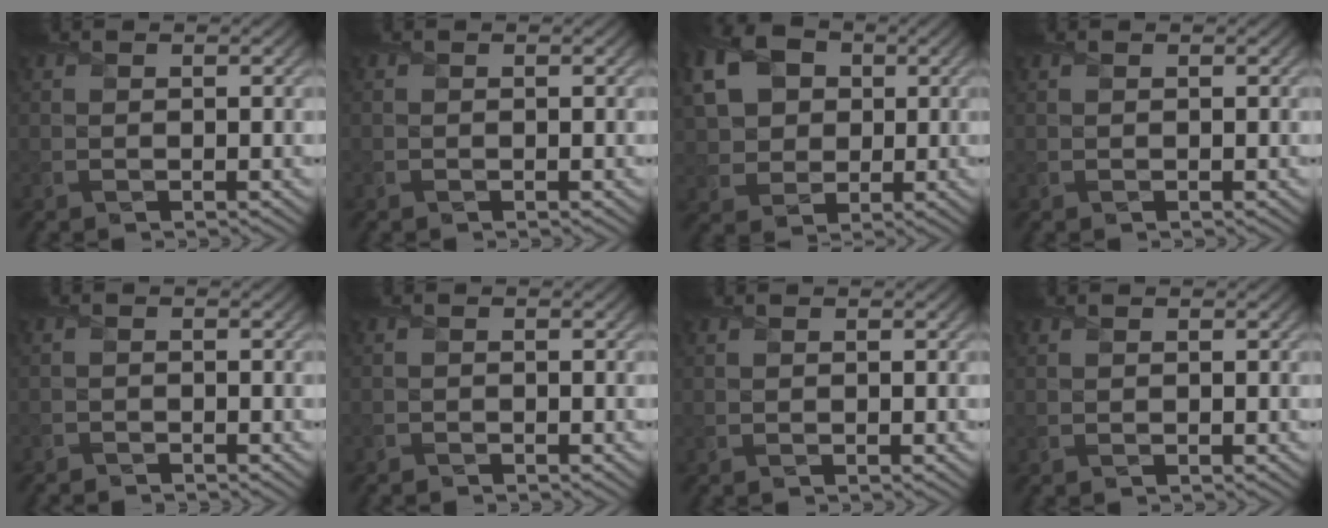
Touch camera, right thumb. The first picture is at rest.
{"total": 0.0}
{"total": 8.9, "force": [2.3, 7.0, 5.1], "torque": [-0.131, 0.010, 0.037]}
{"total": 0.0}
{"total": 1.7, "force": [-1.7, 0.0, -0.1], "torque": [0.002, -0.010, -0.037]}
{"total": 1.1, "force": [-1.1, 0.0, -0.2], "torque": [0.005, -0.008, -0.023]}
{"total": 0.0}
{"total": 0.0}